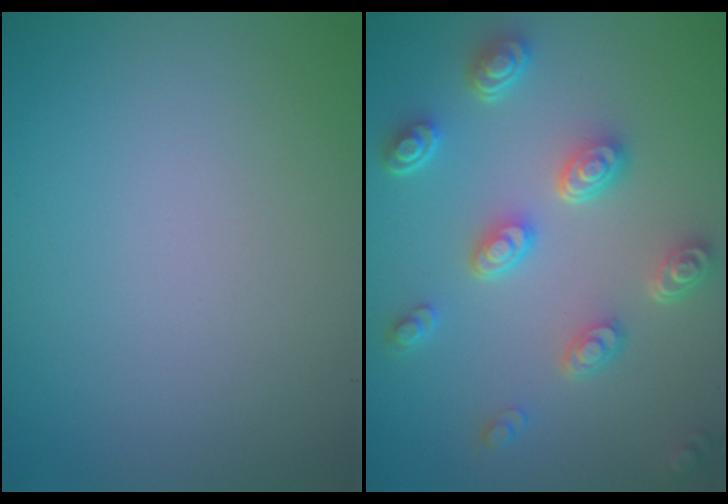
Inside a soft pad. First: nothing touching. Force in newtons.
{"total": 4.9, "press": 3.7, "slide": 3.2}